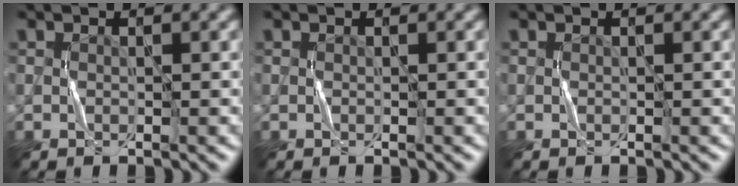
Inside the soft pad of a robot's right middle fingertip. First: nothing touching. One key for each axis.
{"total": 0.0}
{"total": 0.0}